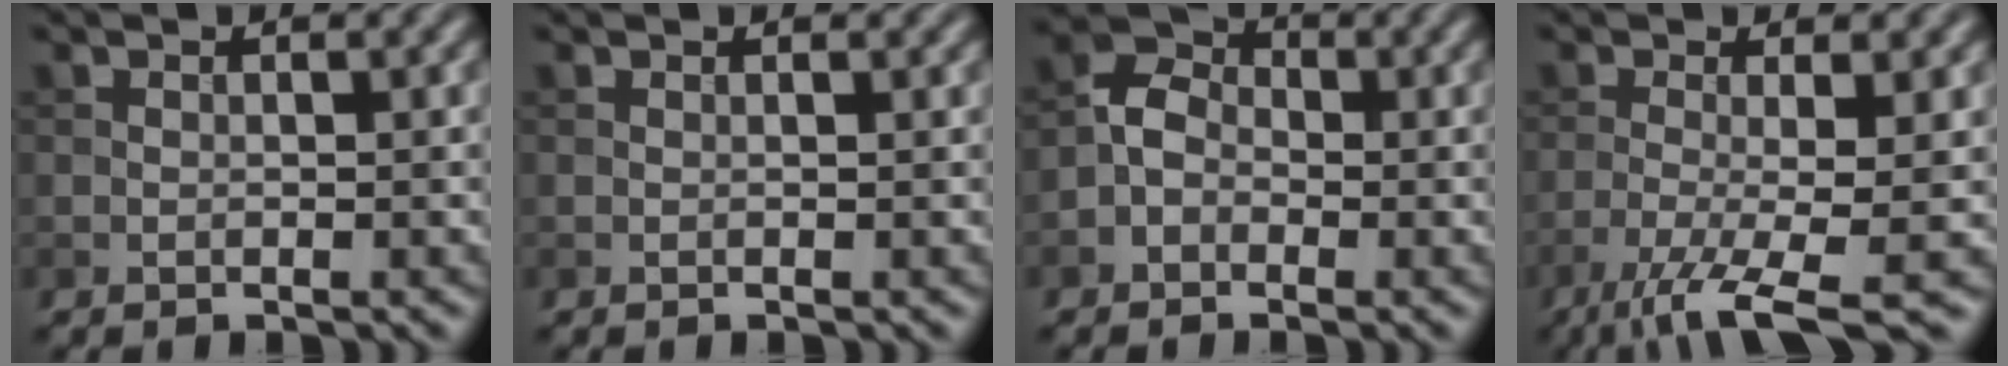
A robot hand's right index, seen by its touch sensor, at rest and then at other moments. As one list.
[{"total": 0.0}, {"total": 3.0, "force": [-1.0, 2.3, 1.6], "torque": [-0.027, 0.012, -0.028]}, {"total": 6.8, "force": [-3.3, 1.4, 5.7], "torque": [-0.096, -0.009, -0.067]}]